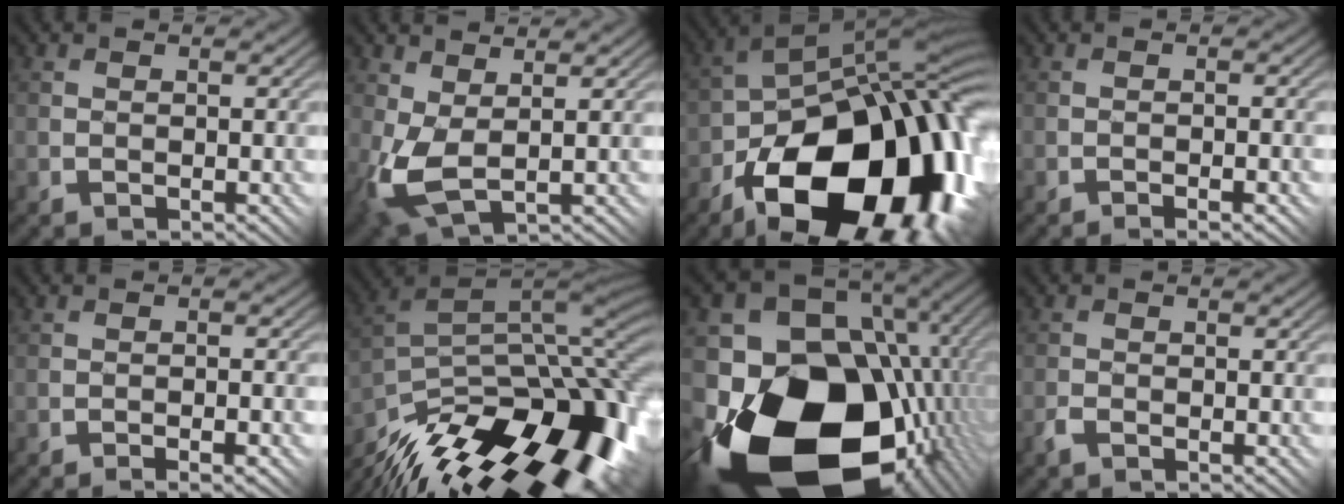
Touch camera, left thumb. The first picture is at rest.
{"total": 5.3, "force": [0.0, 2.6, 4.6], "torque": [-0.127, -0.010, 0.001]}
{"total": 18.9, "force": [-8.7, 10.2, 13.4], "torque": [-0.211, -0.033, -0.133]}
{"total": 2.4, "force": [-1.5, 0.9, 1.7], "torque": [-0.016, 0.005, -0.018]}
{"total": 3.6, "force": [-2.3, 1.2, 2.5], "torque": [-0.030, 0.010, -0.026]}
{"total": 16.4, "force": [-10.4, 6.3, 11.0], "torque": [-0.201, -0.008, -0.166]}
{"total": 21.3, "force": [-7.1, 14.7, 13.7], "torque": [-0.295, -0.067, -0.075]}
{"total": 1.3, "force": [-0.9, 0.8, 0.3], "torque": [-0.012, -0.001, -0.027]}